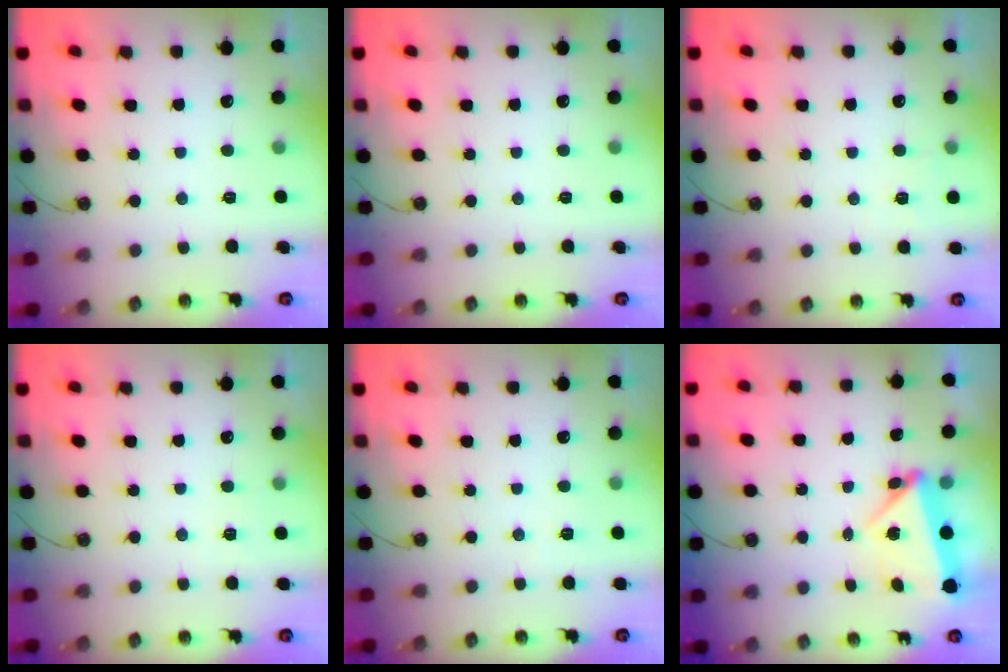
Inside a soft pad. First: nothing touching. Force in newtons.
{"total": 0.0}
{"total": 4.3, "press": 4.3, "slide": 0.3}
{"total": 3.0, "press": 3.0, "slide": 0.7}
{"total": 2.7, "press": 2.5, "slide": 1.1}
{"total": 7.7, "press": 7.5, "slide": 1.5}